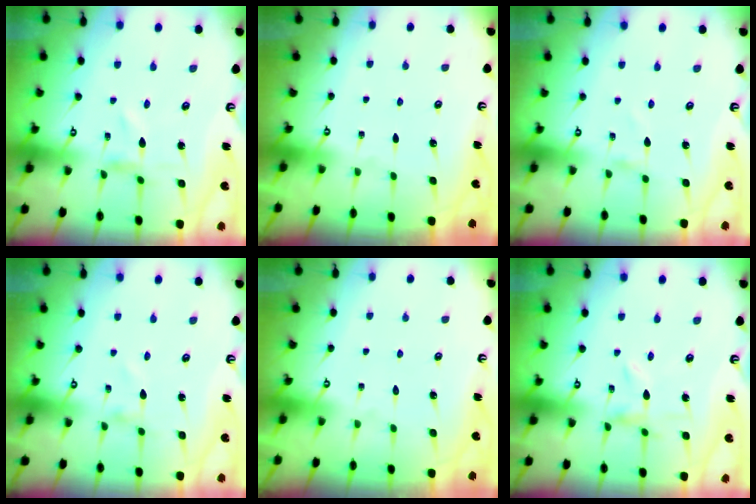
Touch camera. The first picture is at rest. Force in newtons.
{"total": 0.0}
{"total": 0.0}
{"total": 1.0, "press": 1.0, "slide": 0.1}
{"total": 1.6, "press": 1.6, "slide": 0.1}
{"total": 0.0}